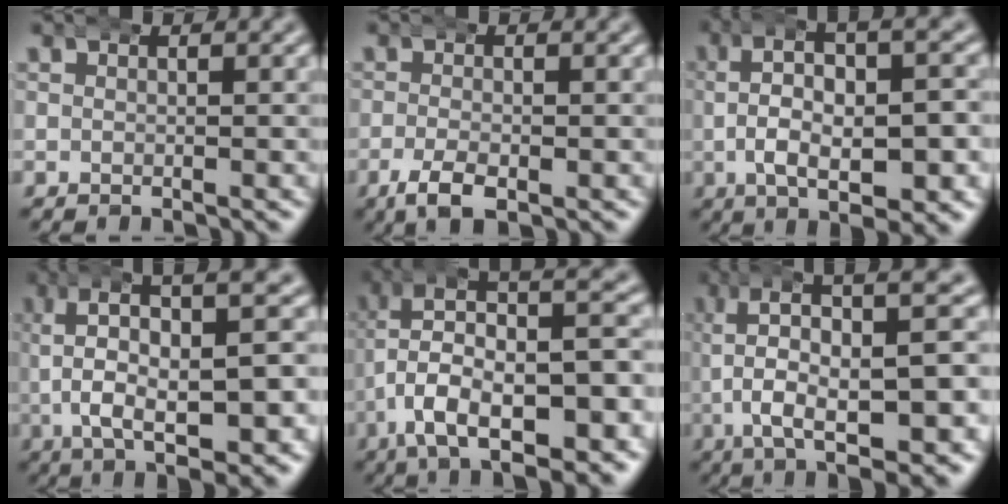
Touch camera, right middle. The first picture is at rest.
{"total": 3.4, "force": [-2.1, 1.3, 2.4], "torque": [-0.045, -0.009, -0.033]}
{"total": 7.3, "force": [0.7, 2.8, 6.6], "torque": [-0.100, 0.004, 0.009]}
{"total": 8.5, "force": [1.8, 3.0, 7.8], "torque": [-0.121, 0.007, 0.024]}
{"total": 9.3, "force": [-0.8, 4.8, 7.9], "torque": [-0.151, -0.033, 0.007]}
{"total": 9.4, "force": [1.1, 3.7, 8.5], "torque": [-0.138, -0.003, 0.016]}